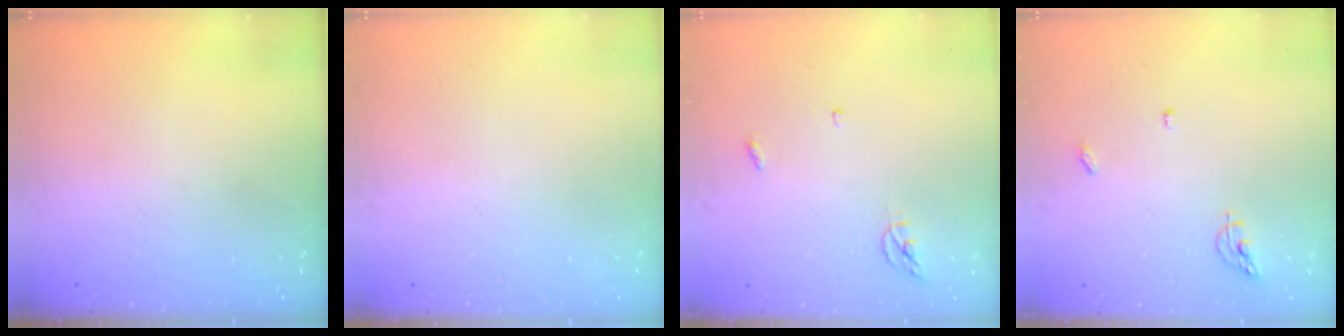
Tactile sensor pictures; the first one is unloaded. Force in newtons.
{"total": 0.0}
{"total": 3.6, "press": 3.6, "slide": 0.3}
{"total": 5.9, "press": 5.9, "slide": 0.2}